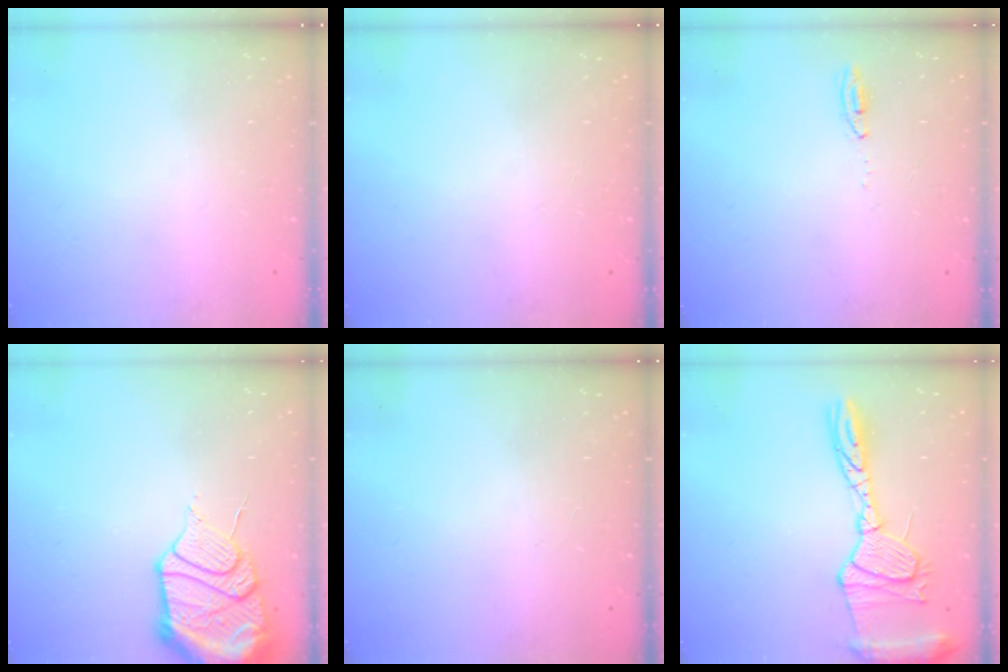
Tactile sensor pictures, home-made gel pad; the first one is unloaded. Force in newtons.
{"total": 0.0}
{"total": 3.4, "press": 2.9, "slide": 1.7}
{"total": 16.9, "press": 16.3, "slide": 4.2}
{"total": 0.0}
{"total": 17.8, "press": 17.7, "slide": 1.5}